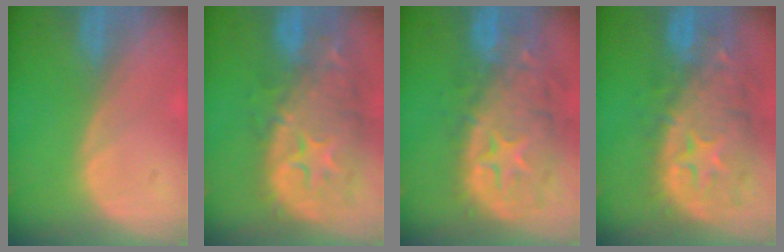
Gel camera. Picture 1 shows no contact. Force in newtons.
{"total": 14.0, "press": 11.3, "slide": 8.2}
{"total": 13.9, "press": 11.2, "slide": 8.3}
{"total": 13.9, "press": 11.1, "slide": 8.3}